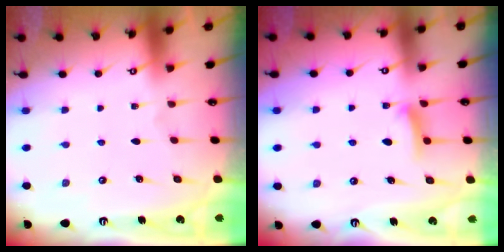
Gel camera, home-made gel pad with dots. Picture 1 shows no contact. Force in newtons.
{"total": 6.8, "press": 6.7, "slide": 0.8}